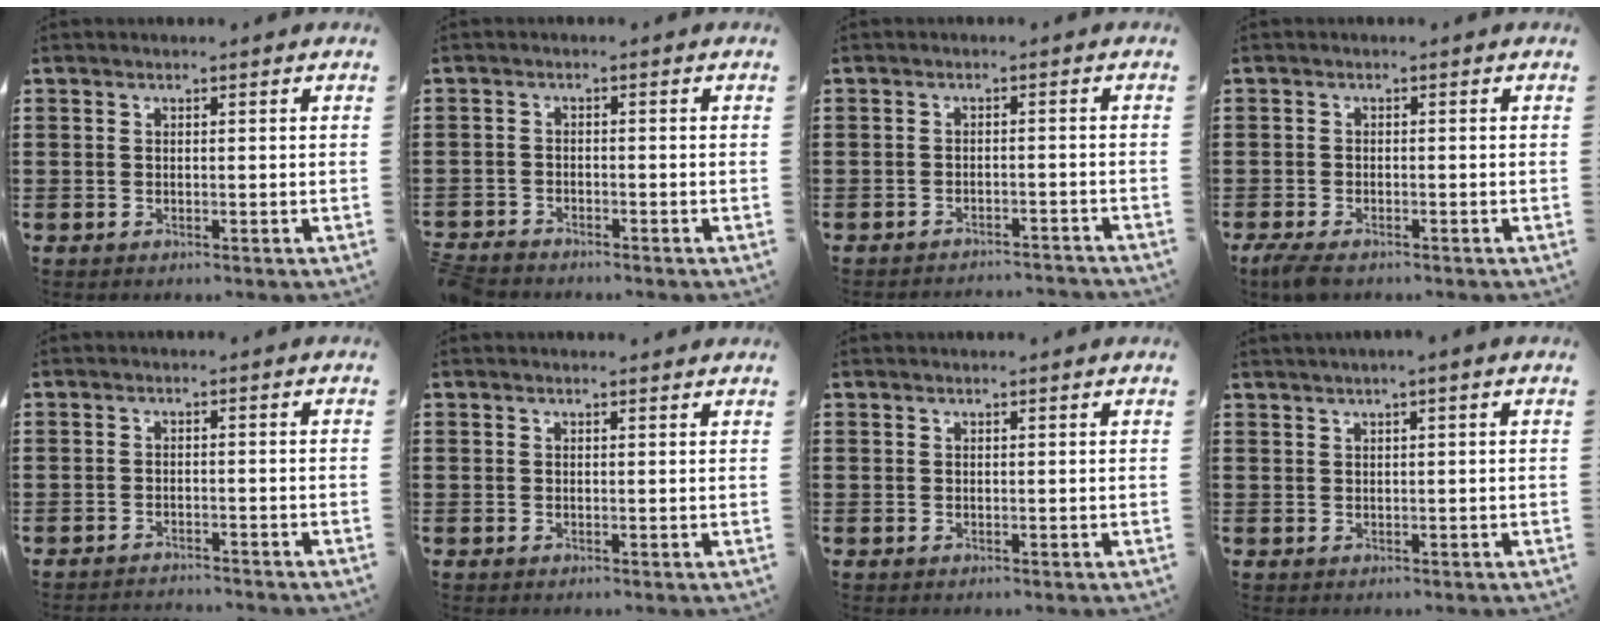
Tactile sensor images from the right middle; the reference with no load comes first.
{"total": 2.2, "force": [-2.2, 0.3, 0.0], "torque": [-0.013, -0.003, -0.049]}
{"total": 2.1, "force": [-2.1, -0.1, 0.1], "torque": [-0.008, 0.001, -0.044]}
{"total": 2.0, "force": [-1.5, 0.5, 1.2], "torque": [-0.044, -0.007, -0.035]}
{"total": 1.7, "force": [-1.7, -0.1, -0.1], "torque": [-0.002, 0.000, -0.036]}
{"total": 0.8, "force": [0.8, -0.2, 0.2], "torque": [0.002, -0.007, 0.014]}
{"total": 0.6, "force": [0.5, -0.2, 0.2], "torque": [-0.004, -0.002, 0.011]}
{"total": 1.2, "force": [0.8, -0.5, 0.7], "torque": [-0.014, -0.004, 0.015]}